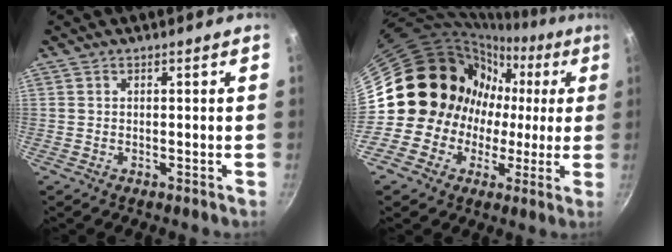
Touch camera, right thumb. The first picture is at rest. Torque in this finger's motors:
{"motor_torque": [2.44, 2.56, 0.46, -0.27, 0.45]}